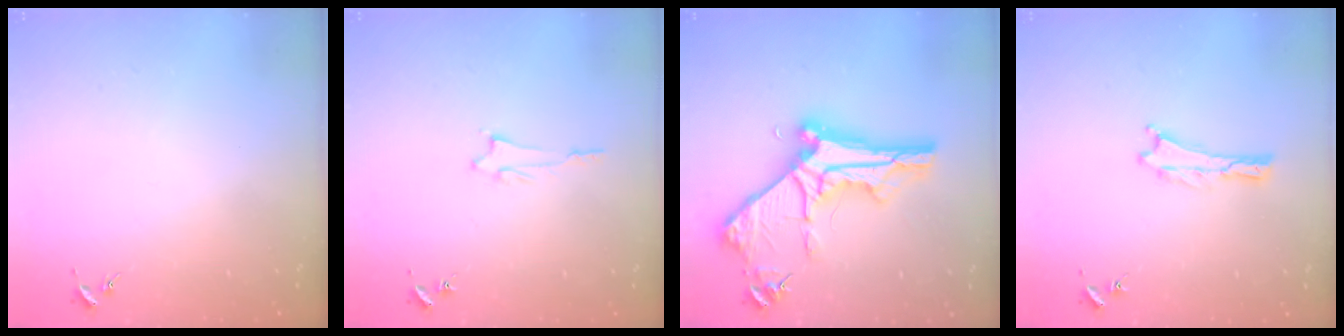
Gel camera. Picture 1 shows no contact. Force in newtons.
{"total": 1.2, "press": 1.2, "slide": 0.1}
{"total": 10.3, "press": 10.2, "slide": 1.2}
{"total": 0.0}